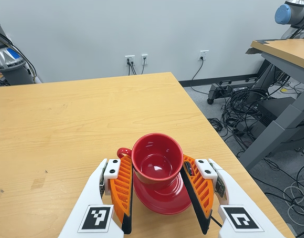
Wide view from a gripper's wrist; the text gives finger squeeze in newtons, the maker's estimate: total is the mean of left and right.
{"total": 3.2, "left": 2.7, "right": 3.6}